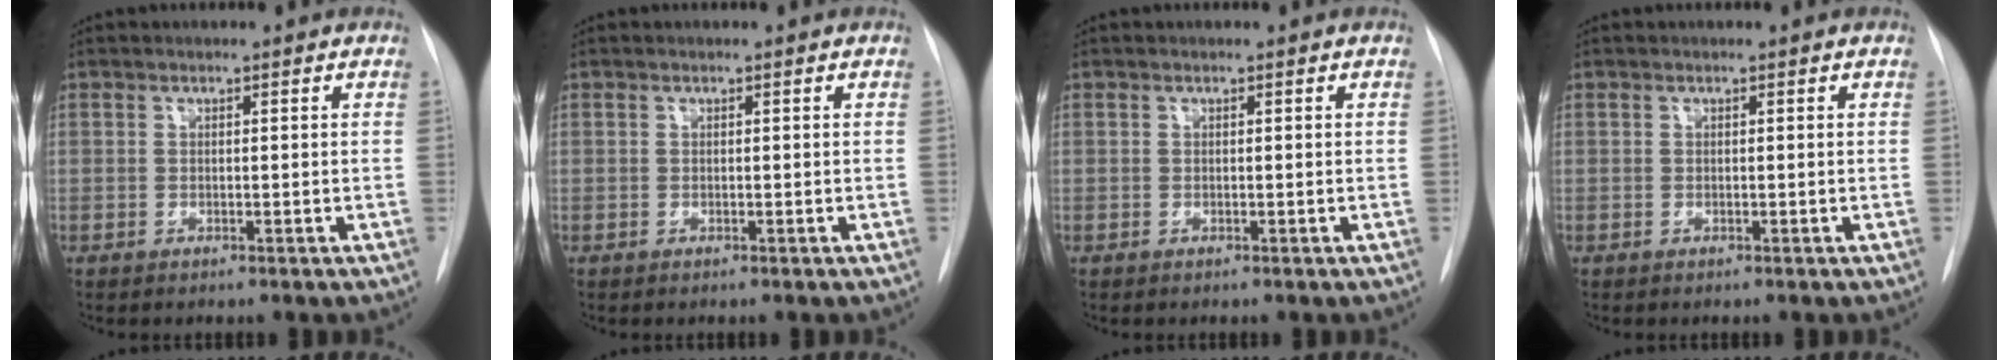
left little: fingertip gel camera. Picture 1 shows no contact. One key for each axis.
{"total": 0.0}
{"total": 0.0}
{"total": 0.0}